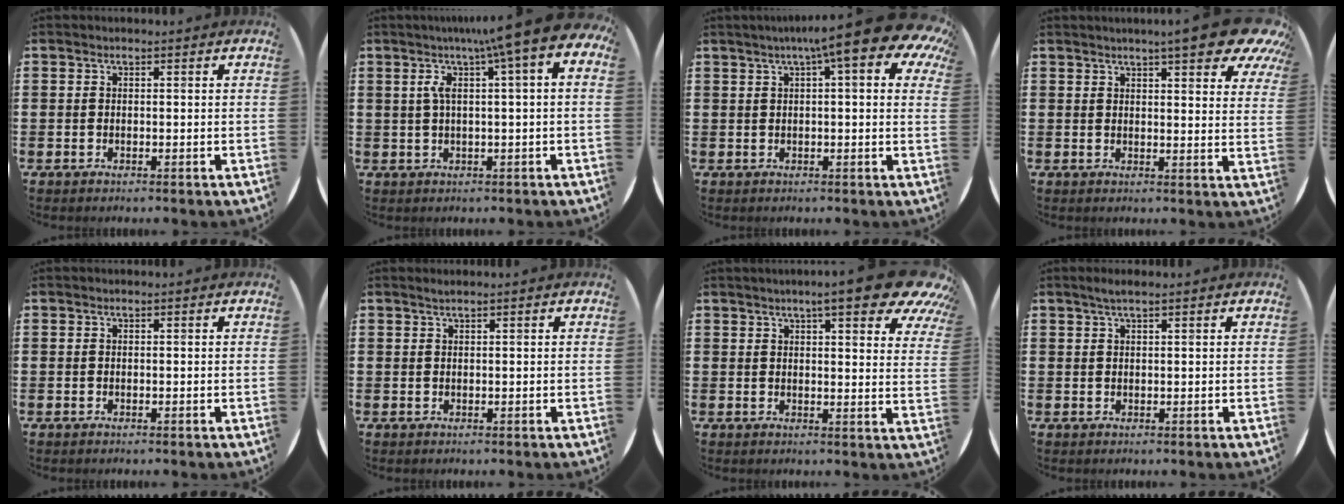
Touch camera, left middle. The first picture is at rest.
{"total": 7.4, "force": [2.9, 0.3, 6.8], "torque": [-0.123, -0.007, 0.042]}
{"total": 10.1, "force": [6.1, 1.4, 7.9], "torque": [-0.124, -0.018, 0.094]}
{"total": 9.2, "force": [7.2, 1.1, 5.7], "torque": [-0.085, -0.026, 0.119]}
{"total": 0.0}
{"total": 0.7, "force": [0.6, -0.1, 0.3], "torque": [-0.003, 0.001, 0.010]}
{"total": 10.3, "force": [7.6, 1.7, 6.8], "torque": [-0.099, -0.027, 0.124]}
{"total": 1.4, "force": [1.0, 0.0, 1.0], "torque": [-0.018, 0.004, 0.017]}